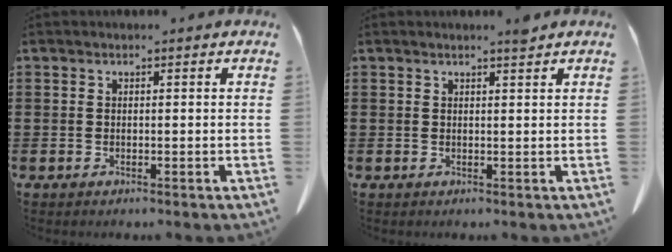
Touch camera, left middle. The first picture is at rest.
{"total": 1.4, "force": [1.2, -0.2, 0.5], "torque": [-0.011, -0.005, 0.024]}